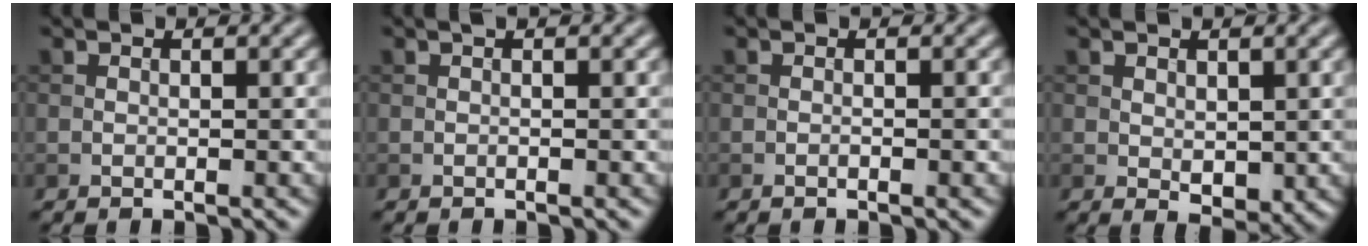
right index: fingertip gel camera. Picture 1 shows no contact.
{"total": 0.5, "force": [-0.1, 0.0, 0.5], "torque": [-0.008, 0.000, -0.002]}
{"total": 0.7, "force": [-0.4, 0.1, 0.6], "torque": [-0.012, 0.000, -0.007]}
{"total": 1.9, "force": [0.4, 1.2, 1.4], "torque": [-0.023, -0.010, 0.015]}